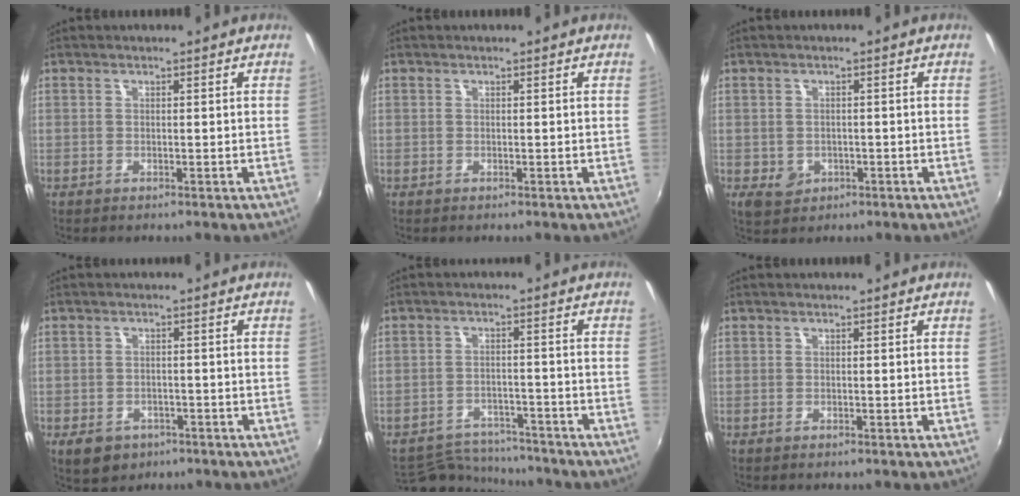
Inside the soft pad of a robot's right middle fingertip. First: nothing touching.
{"total": 0.0}
{"total": 3.6, "force": [-1.1, 3.1, 1.5], "torque": [-0.031, -0.003, -0.010]}
{"total": 5.7, "force": [-3.1, 4.1, 2.5], "torque": [-0.057, -0.008, -0.041]}
{"total": 8.8, "force": [-8.5, 2.2, 1.1], "torque": [-0.038, 0.009, -0.130]}
{"total": 0.0}